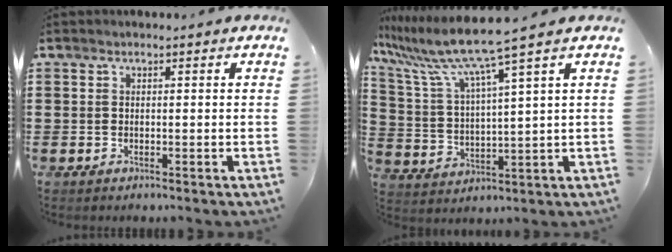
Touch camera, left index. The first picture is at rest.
{"total": 8.8, "force": [6.8, -0.6, 5.6], "torque": [-0.136, -0.040, 0.112]}